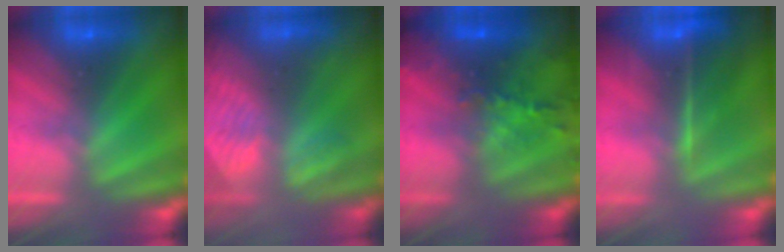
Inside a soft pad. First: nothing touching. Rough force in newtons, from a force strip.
{"total": 3.7}
{"total": 8.2}
{"total": 7.3}